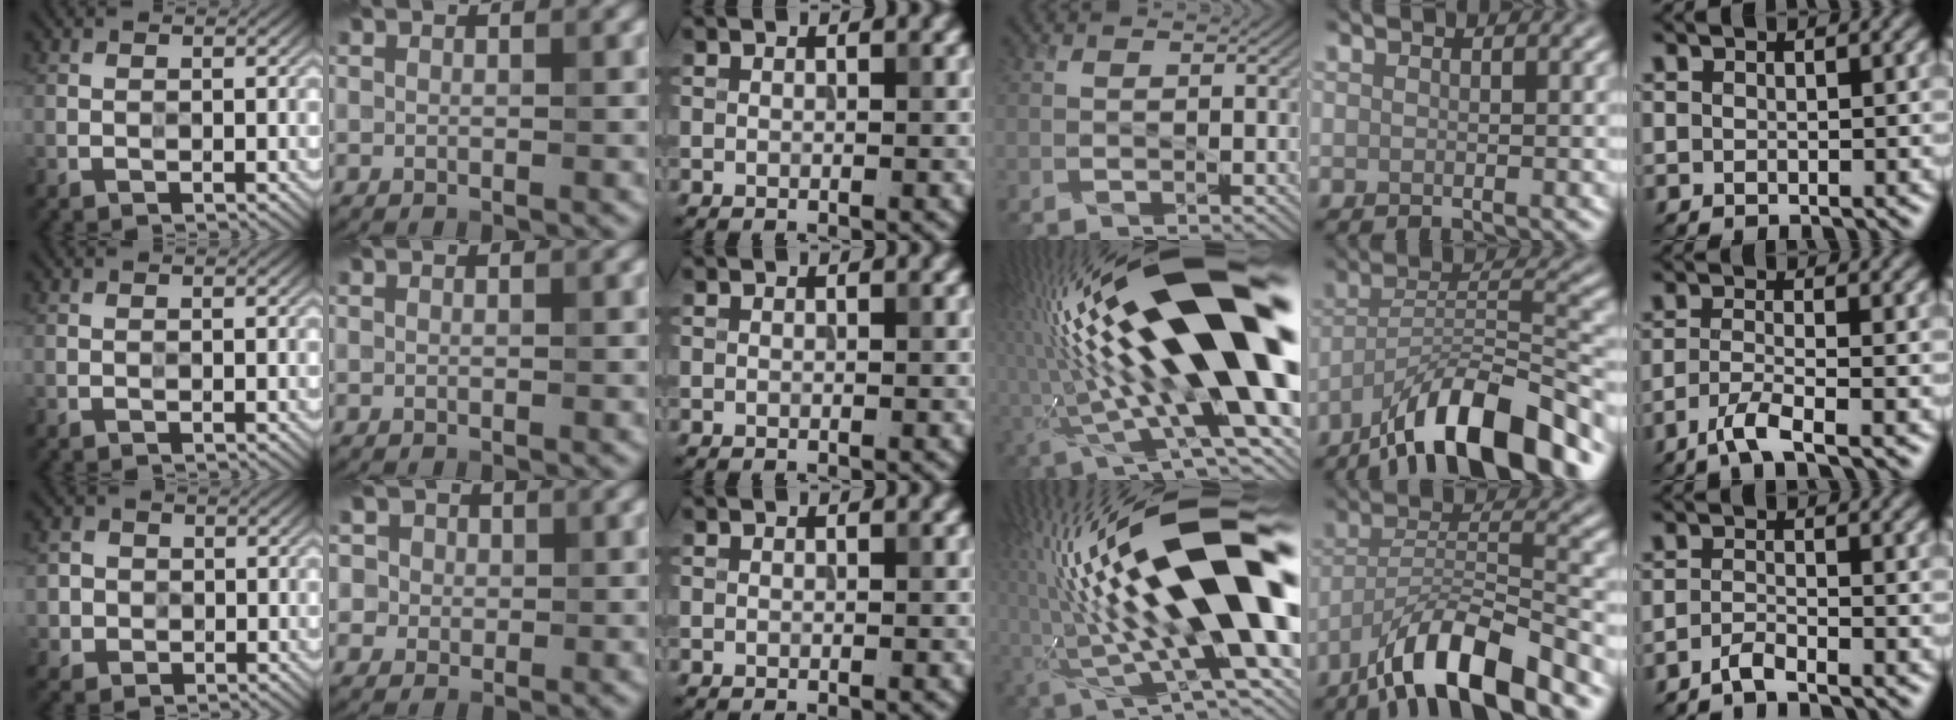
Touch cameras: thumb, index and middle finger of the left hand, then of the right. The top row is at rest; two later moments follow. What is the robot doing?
{"motion": "wipe", "object": "glass cup"}